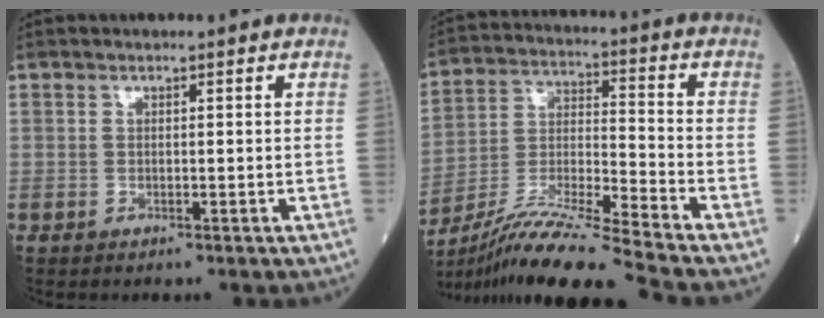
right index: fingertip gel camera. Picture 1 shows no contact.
{"total": 16.1, "force": [-13.7, -1.9, 8.3], "torque": [-0.167, -0.017, -0.251]}